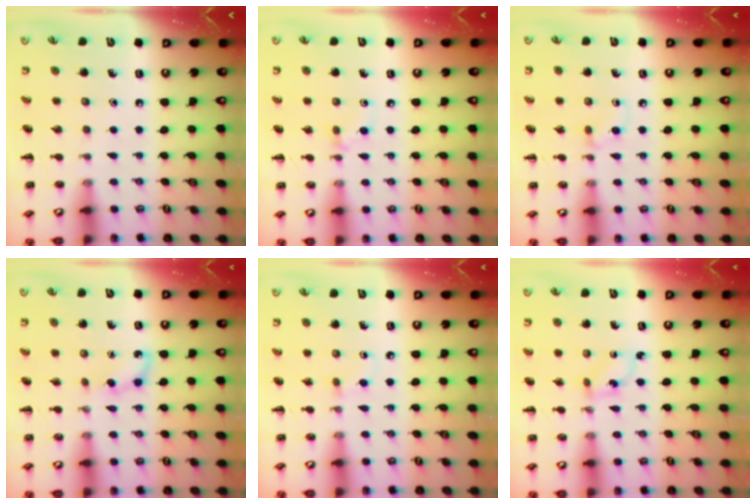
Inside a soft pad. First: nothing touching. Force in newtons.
{"total": 4.5, "press": 4.2, "slide": 1.5}
{"total": 4.1, "press": 3.7, "slide": 1.8}
{"total": 3.2, "press": 3.1, "slide": 0.9}
{"total": 3.8, "press": 3.5, "slide": 1.5}
{"total": 1.4, "press": 1.2, "slide": 0.6}